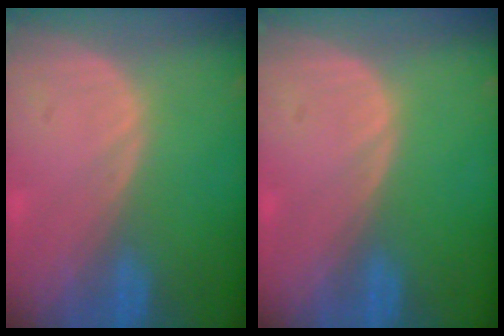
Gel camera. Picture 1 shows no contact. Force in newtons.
{"total": 0.0}